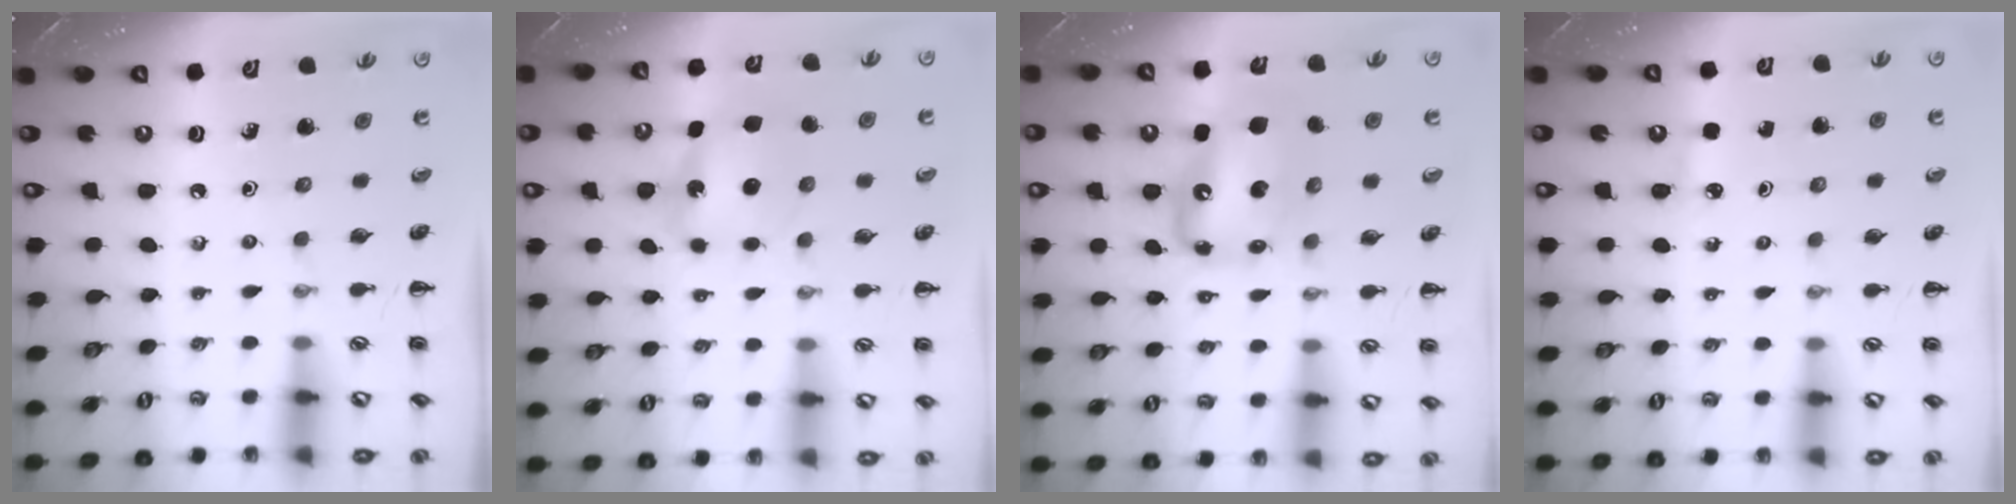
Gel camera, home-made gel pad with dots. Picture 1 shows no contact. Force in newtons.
{"total": 6.3, "press": 6.3, "slide": 0.6}
{"total": 10.0, "press": 9.6, "slide": 2.8}
{"total": 3.9, "press": 3.7, "slide": 1.2}